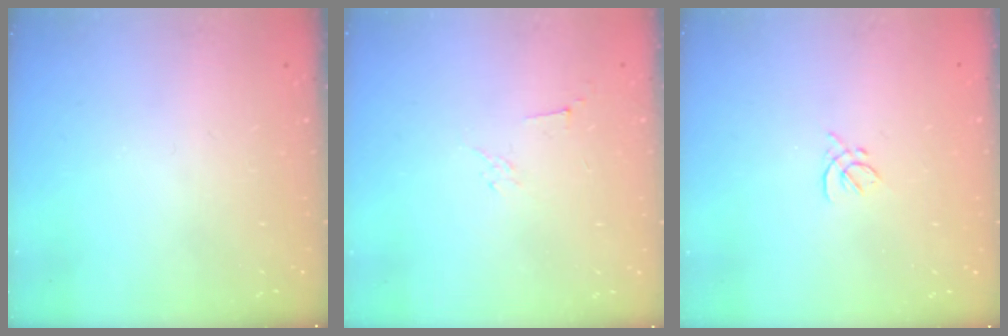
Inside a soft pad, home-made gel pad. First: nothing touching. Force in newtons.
{"total": 2.9, "press": 2.8, "slide": 0.8}
{"total": 2.0, "press": 1.9, "slide": 0.7}